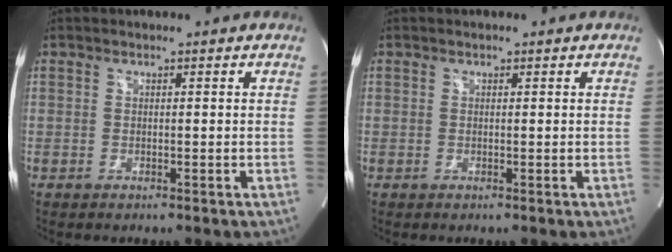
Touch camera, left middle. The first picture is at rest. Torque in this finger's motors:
{"motor_torque": [-0.18, 0.06, 0.00, 0.00]}